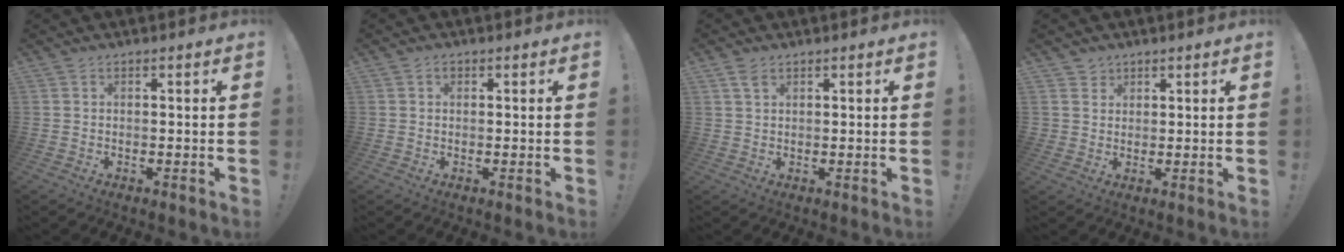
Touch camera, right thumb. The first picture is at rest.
{"total": 0.9, "force": [0.2, 0.8, 0.4], "torque": [-0.007, 0.003, 0.004]}
{"total": 2.6, "force": [1.7, 1.1, 1.6], "torque": [-0.024, -0.005, 0.029]}
{"total": 3.3, "force": [1.9, 2.7, 0.0], "torque": [-0.005, -0.011, 0.036]}